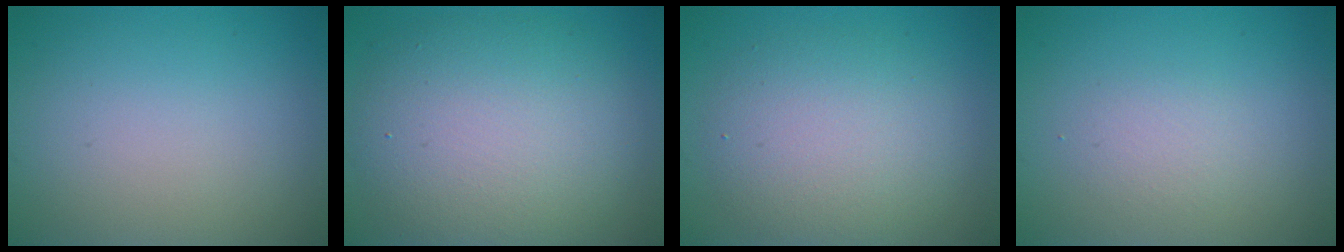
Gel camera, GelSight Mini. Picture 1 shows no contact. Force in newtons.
{"total": 9.3, "press": 9.3, "slide": 1.0}
{"total": 5.3, "press": 5.3, "slide": 0.3}
{"total": 1.3, "press": 1.3, "slide": 0.1}